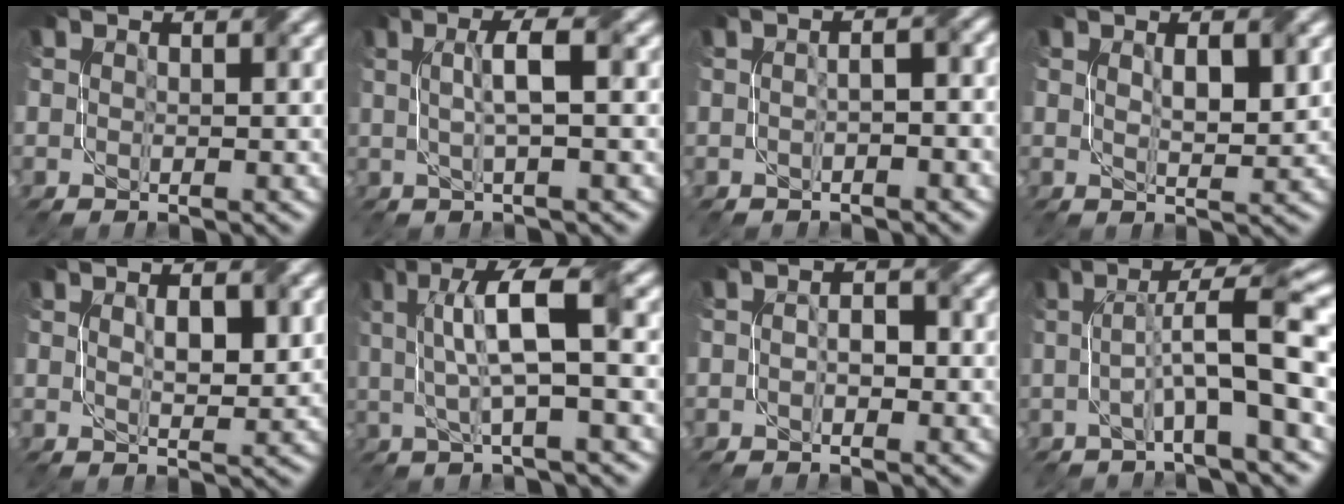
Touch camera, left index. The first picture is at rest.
{"total": 3.3, "force": [0.2, 0.5, 3.2], "torque": [-0.059, 0.010, 0.003]}
{"total": 1.9, "force": [-0.4, 0.6, 1.8], "torque": [-0.028, 0.003, -0.010]}
{"total": 2.6, "force": [0.8, 0.8, 2.3], "torque": [-0.045, 0.001, 0.019]}
{"total": 2.8, "force": [0.7, 1.0, 2.5], "torque": [-0.047, 0.001, 0.017]}
{"total": 6.5, "force": [1.4, 1.3, 6.2], "torque": [-0.119, 0.010, 0.025]}
{"total": 1.4, "force": [-0.5, 0.9, 1.0], "torque": [-0.014, 0.005, -0.010]}
{"total": 7.4, "force": [-0.2, 1.1, 7.3], "torque": [-0.119, 0.019, -0.011]}